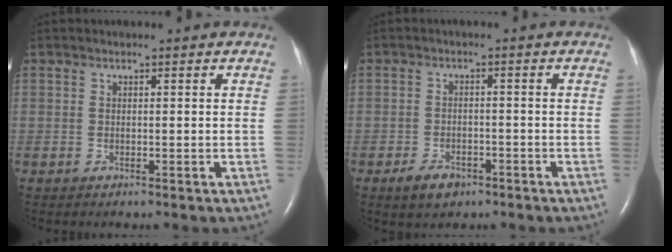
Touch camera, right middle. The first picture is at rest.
{"total": 4.0, "force": [-2.6, 2.2, 2.0], "torque": [-0.043, -0.001, -0.036]}